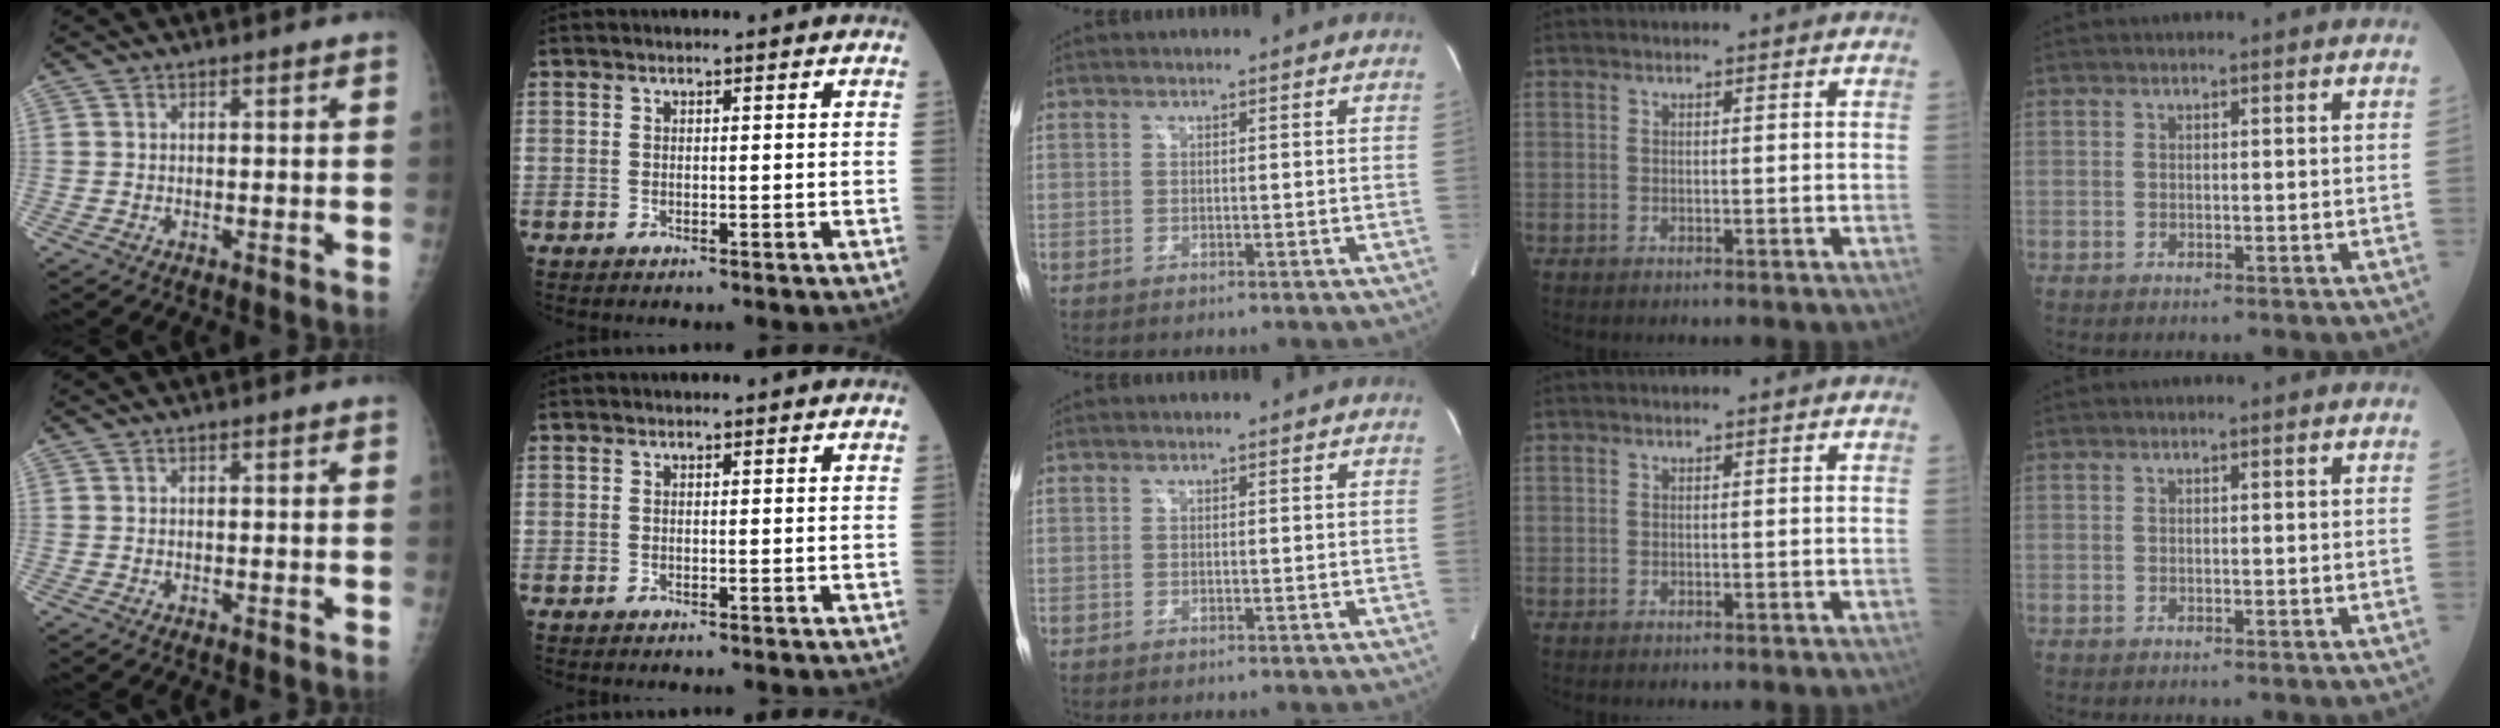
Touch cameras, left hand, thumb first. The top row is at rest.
{}